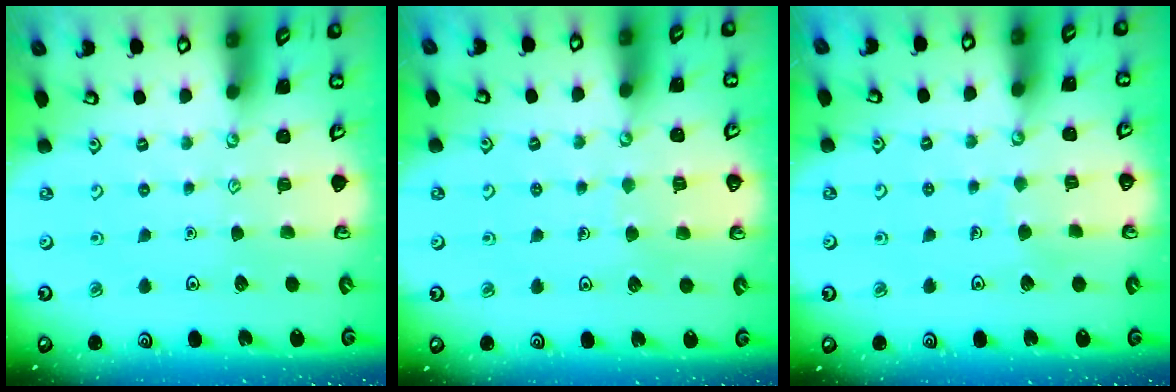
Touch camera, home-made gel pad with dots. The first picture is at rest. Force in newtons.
{"total": 4.0, "press": 4.0, "slide": 0.3}
{"total": 3.7, "press": 3.7, "slide": 0.2}